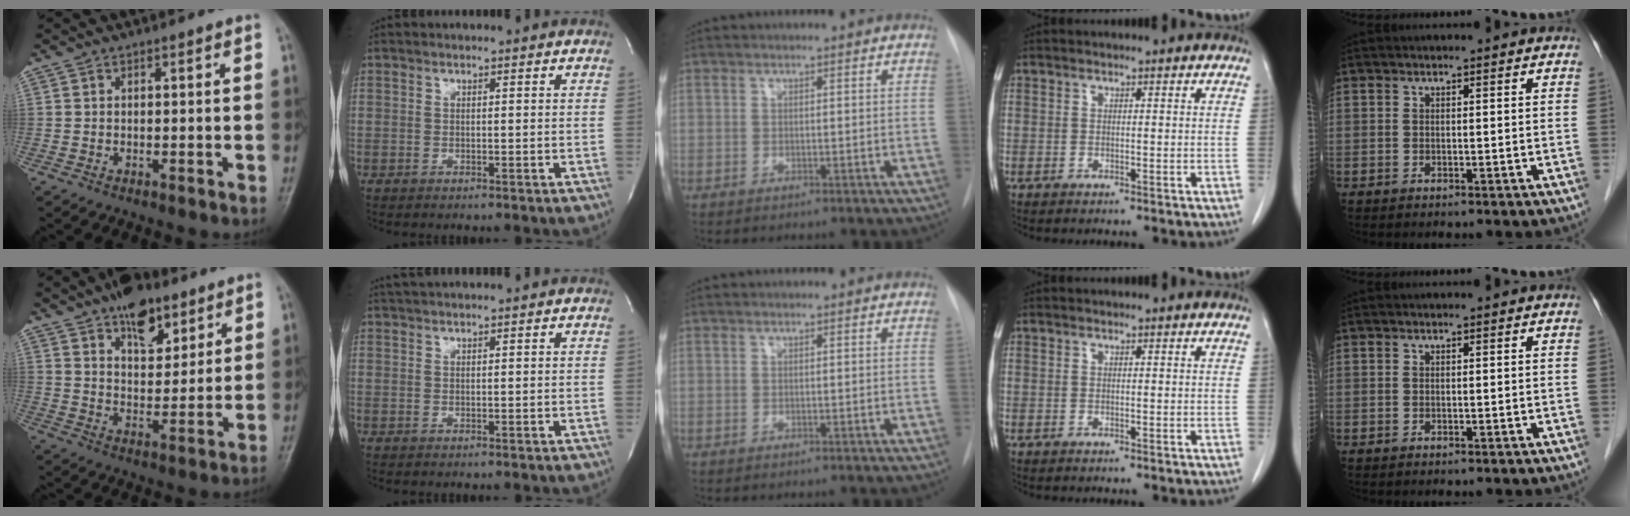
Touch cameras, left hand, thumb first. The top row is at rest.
{"thumb": {"total": 11.4, "force": [7.2, 5.9, 6.5], "torque": [-0.067, -0.040, 0.116]}, "index": {"total": 2.6, "force": [2.3, -0.3, 1.0], "torque": [-0.011, 0.023, 0.045]}}